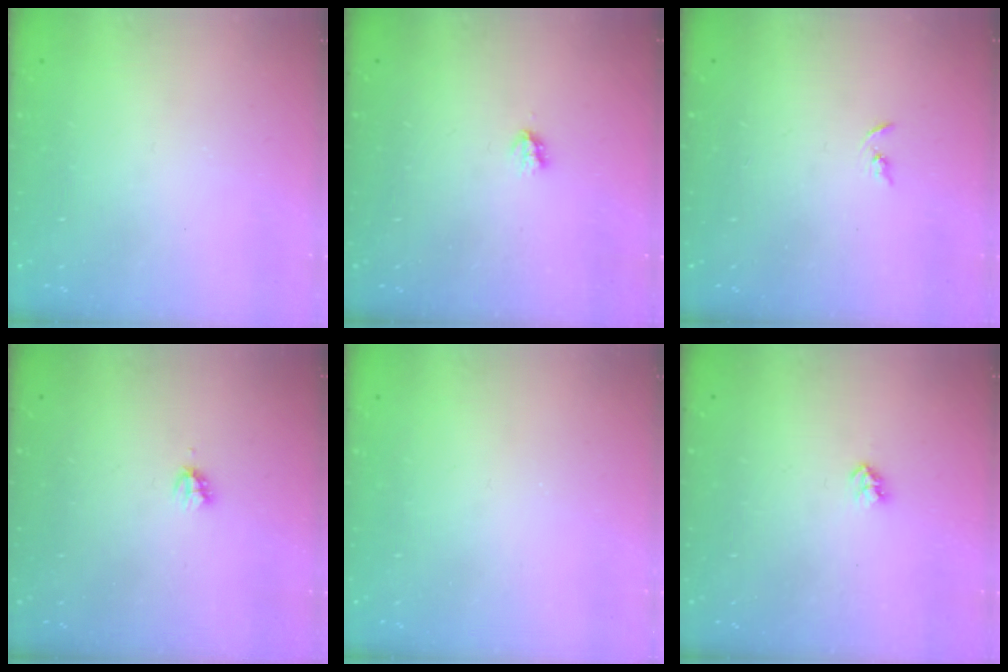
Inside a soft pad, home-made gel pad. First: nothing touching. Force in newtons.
{"total": 1.7, "press": 1.7, "slide": 0.3}
{"total": 2.4, "press": 2.3, "slide": 0.2}
{"total": 2.2, "press": 2.2, "slide": 0.3}
{"total": 0.0}
{"total": 2.7, "press": 2.7, "slide": 0.4}